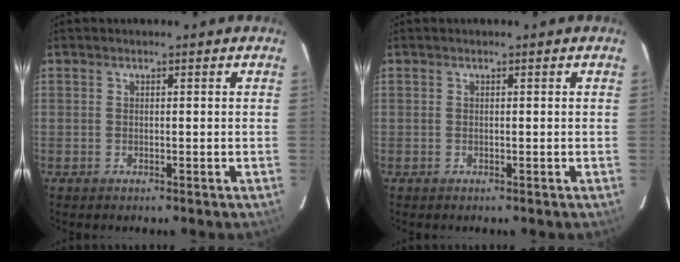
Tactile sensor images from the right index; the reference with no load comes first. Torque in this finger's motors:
{"motor_torque": [-0.05, -0.01, 0.02, 0.00]}